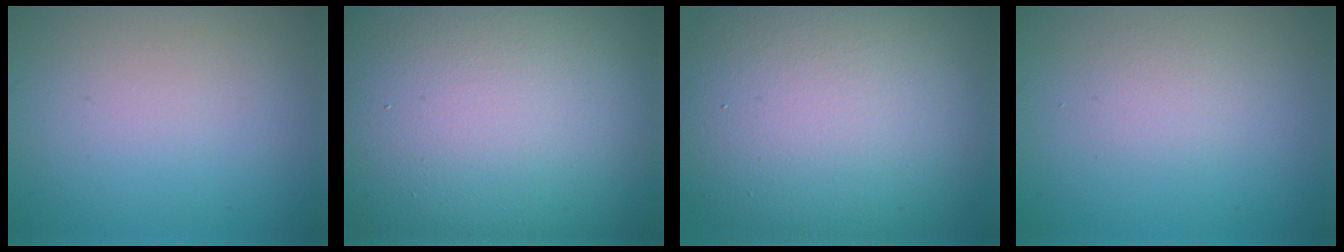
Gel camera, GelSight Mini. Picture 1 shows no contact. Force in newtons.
{"total": 26.3, "press": 26.2, "slide": 1.4}
{"total": 15.5, "press": 15.5, "slide": 1.0}
{"total": 1.3, "press": 1.3, "slide": 0.0}